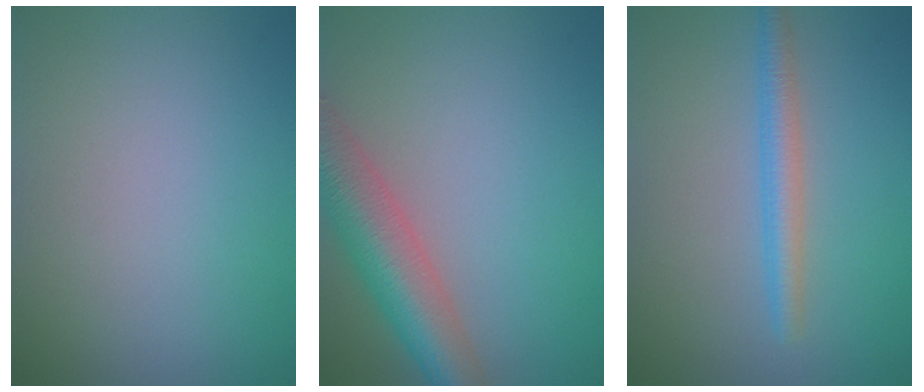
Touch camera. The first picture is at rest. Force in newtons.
{"total": 6.7, "press": 6.7, "slide": 0.2}
{"total": 2.6, "press": 2.6, "slide": 0.2}